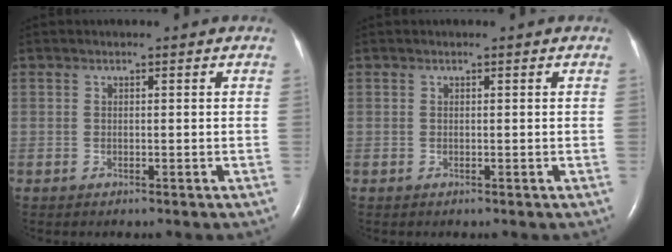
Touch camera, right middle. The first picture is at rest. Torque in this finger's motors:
{"motor_torque": [0.00, 0.00, 0.00, 0.00]}